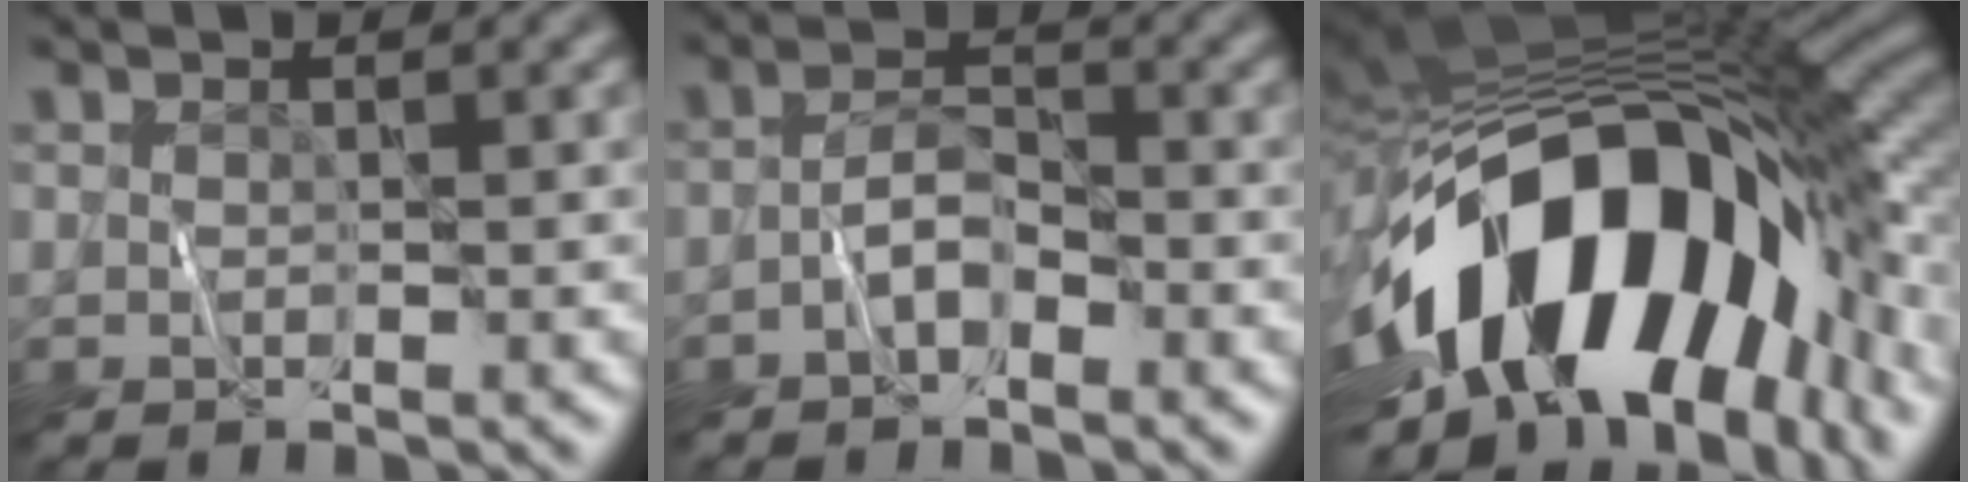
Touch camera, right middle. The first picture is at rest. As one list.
[{"total": 2.4, "force": [-1.3, 1.0, 1.7], "torque": [-0.030, 0.012, -0.030]}, {"total": 16.9, "force": [-4.7, 9.2, 13.4], "torque": [-0.228, -0.007, -0.078]}]